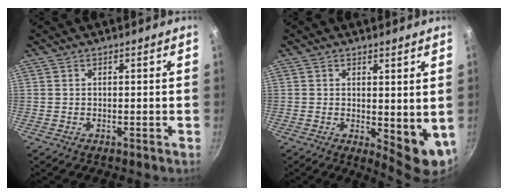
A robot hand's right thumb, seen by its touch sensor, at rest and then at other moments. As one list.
[{"total": 7.5, "force": [0.8, 3.4, 6.6], "torque": [-0.078, -0.019, 0.018]}]